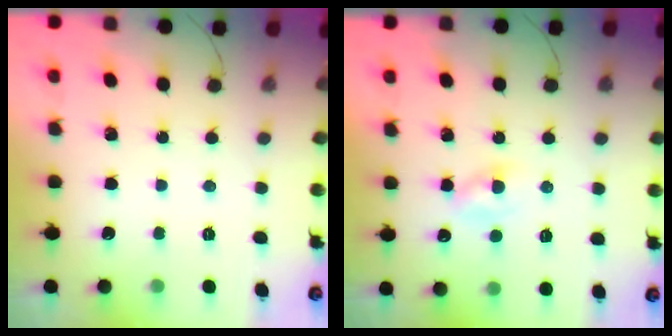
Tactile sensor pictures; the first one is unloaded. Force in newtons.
{"total": 2.2, "press": 2.0, "slide": 1.1}